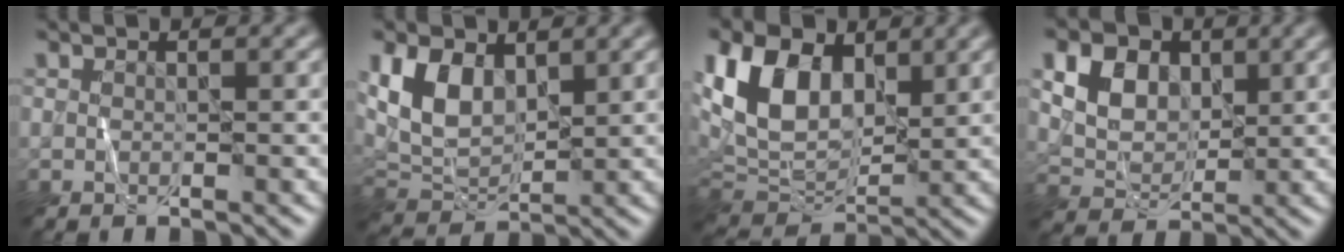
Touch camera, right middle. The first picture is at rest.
{"total": 5.9, "force": [2.3, 3.6, 4.0], "torque": [-0.087, -0.004, 0.043]}
{"total": 10.1, "force": [3.3, 6.5, 6.9], "torque": [-0.157, 0.003, 0.057]}
{"total": 5.4, "force": [2.1, 3.9, 3.1], "torque": [-0.073, -0.005, 0.035]}